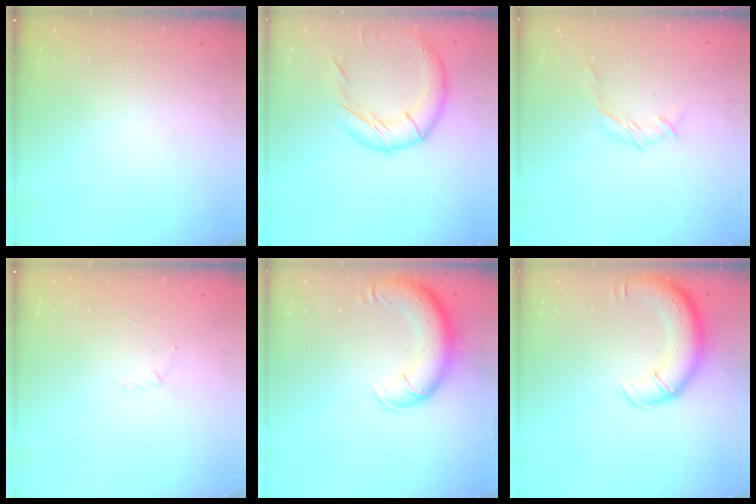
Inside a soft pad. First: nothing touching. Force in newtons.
{"total": 15.8, "press": 15.7, "slide": 1.7}
{"total": 6.8, "press": 6.7, "slide": 0.9}
{"total": 2.9, "press": 2.8, "slide": 0.8}
{"total": 13.8, "press": 13.2, "slide": 4.1}
{"total": 13.4, "press": 12.9, "slide": 3.5}